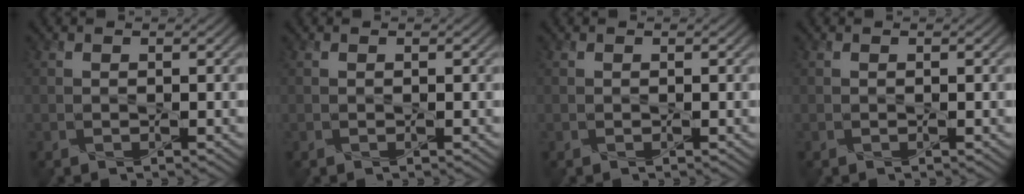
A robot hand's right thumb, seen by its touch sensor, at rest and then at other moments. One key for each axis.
{"total": 0.0}
{"total": 0.0}
{"total": 0.0}